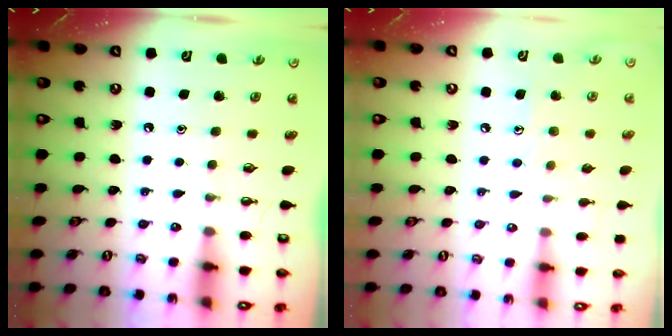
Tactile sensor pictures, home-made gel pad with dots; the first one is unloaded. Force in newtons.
{"total": 5.7, "press": 5.7, "slide": 0.5}